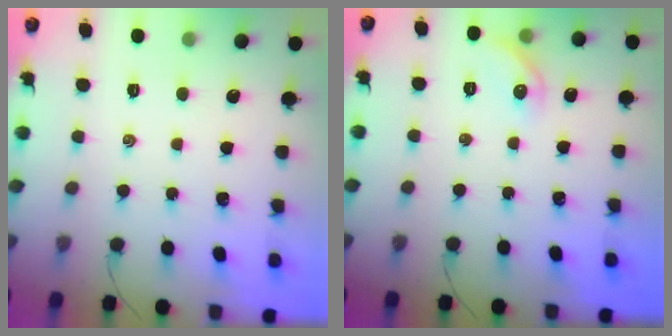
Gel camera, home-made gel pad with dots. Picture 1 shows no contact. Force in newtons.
{"total": 6.8, "press": 6.7, "slide": 0.9}